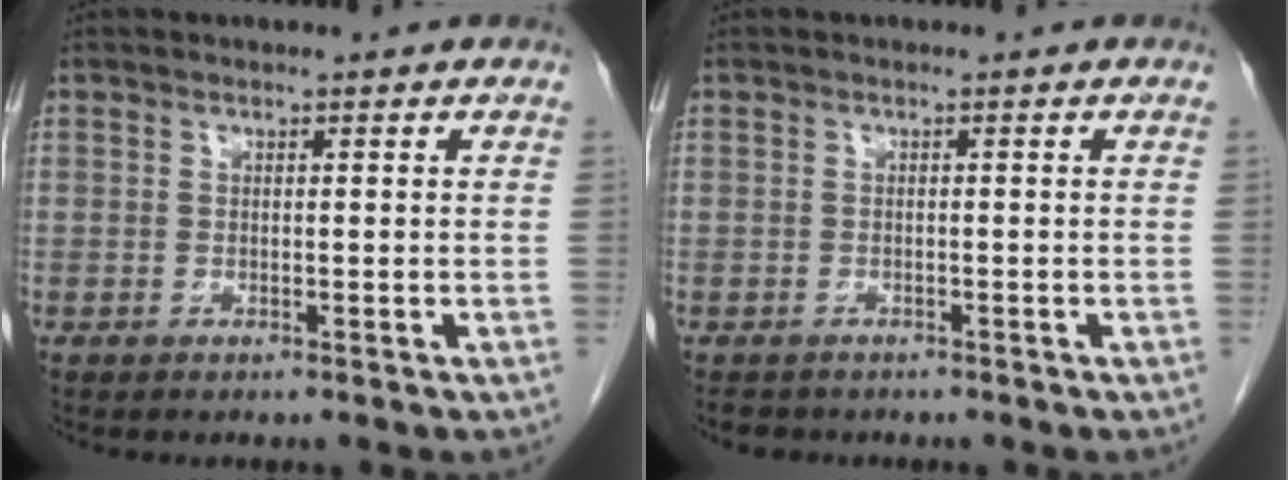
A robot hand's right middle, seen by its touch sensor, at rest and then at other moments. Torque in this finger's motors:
{"motor_torque": [0.11, 0.00, 0.00, -0.01]}